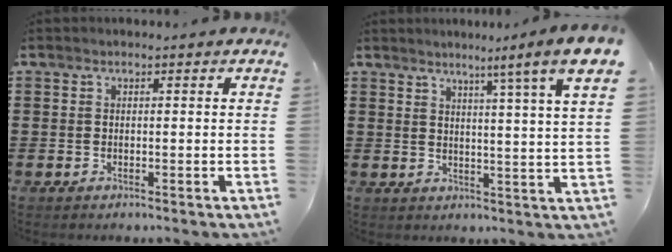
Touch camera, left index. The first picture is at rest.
{"total": 5.2, "force": [3.5, -1.6, 3.5], "torque": [-0.067, -0.032, 0.045]}